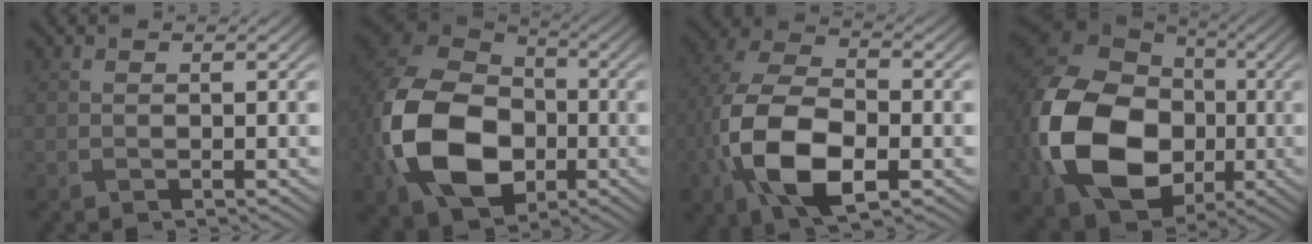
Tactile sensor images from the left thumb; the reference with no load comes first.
{"total": 16.4, "force": [-4.0, 12.1, 10.3], "torque": [-0.258, -0.039, -0.080]}
{"total": 12.9, "force": [-4.2, 7.1, 9.8], "torque": [-0.232, -0.019, -0.090]}
{"total": 18.2, "force": [-3.5, 13.9, 11.2], "torque": [-0.276, -0.036, -0.060]}